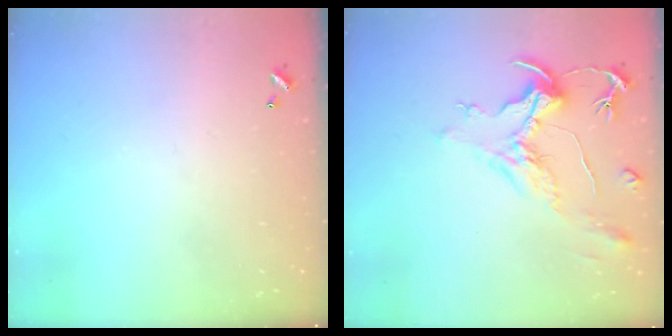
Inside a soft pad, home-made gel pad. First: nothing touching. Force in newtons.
{"total": 2.1, "press": 1.6, "slide": 1.3}